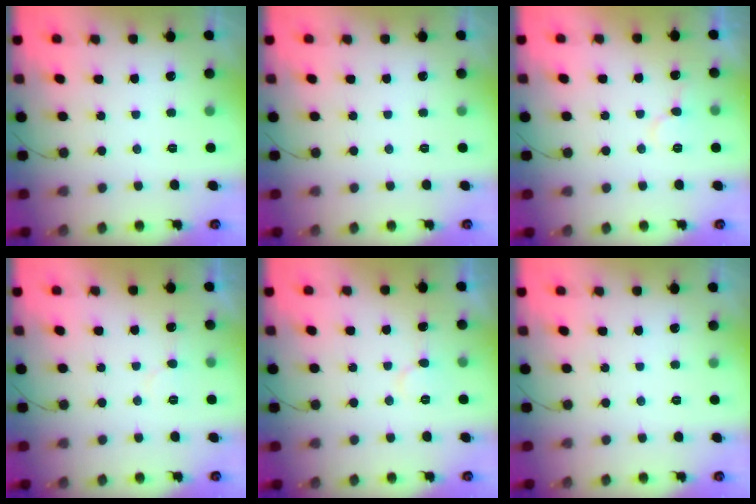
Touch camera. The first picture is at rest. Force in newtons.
{"total": 0.0}
{"total": 7.6, "press": 7.6, "slide": 0.6}
{"total": 5.5, "press": 5.5, "slide": 0.3}
{"total": 4.9, "press": 4.9, "slide": 0.5}
{"total": 0.0}